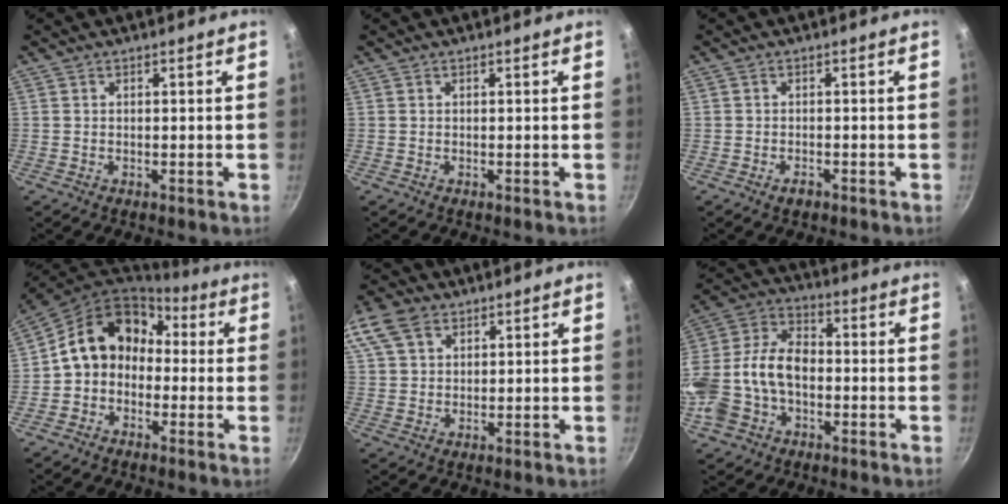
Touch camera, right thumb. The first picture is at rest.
{"total": 0.0}
{"total": 1.8, "force": [-1.1, 0.9, 1.0], "torque": [-0.018, 0.008, -0.020]}
{"total": 12.9, "force": [0.0, 10.5, 7.6], "torque": [-0.096, 0.055, -0.019]}
{"total": 11.0, "force": [5.8, 7.4, 5.8], "torque": [-0.123, 0.018, 0.109]}
{"total": 17.8, "force": [-3.3, 12.3, 12.4], "torque": [-0.243, 0.051, -0.067]}